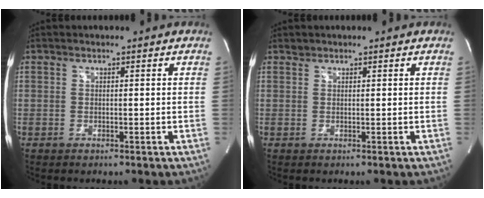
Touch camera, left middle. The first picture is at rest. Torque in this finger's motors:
{"motor_torque": [0.16, 0.06, -0.10, -0.01]}